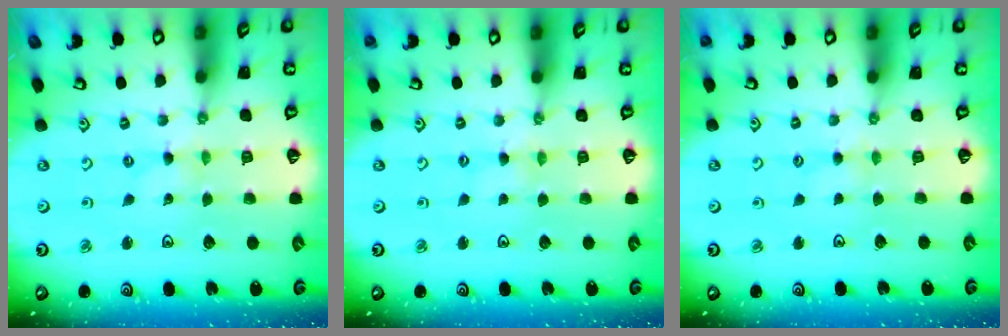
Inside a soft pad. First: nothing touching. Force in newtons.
{"total": 2.0, "press": 2.0, "slide": 0.4}
{"total": 2.2, "press": 2.2, "slide": 0.3}